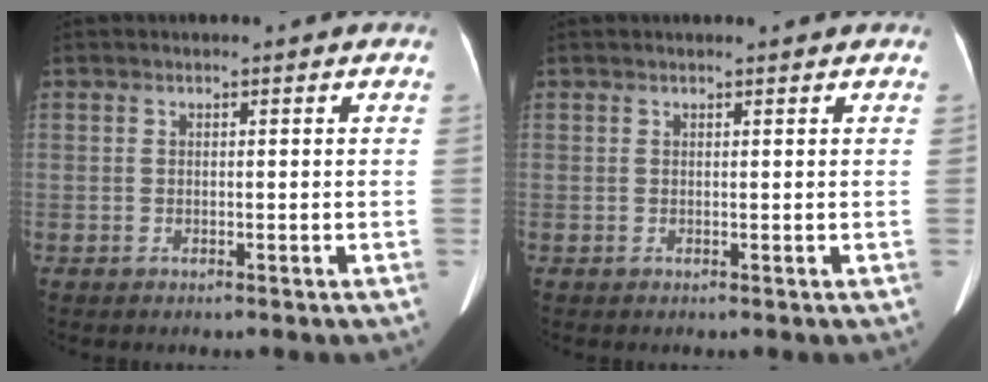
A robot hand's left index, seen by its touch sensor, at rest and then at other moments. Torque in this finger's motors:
{"motor_torque": [0.07, -0.22, 0.02, 0.01]}